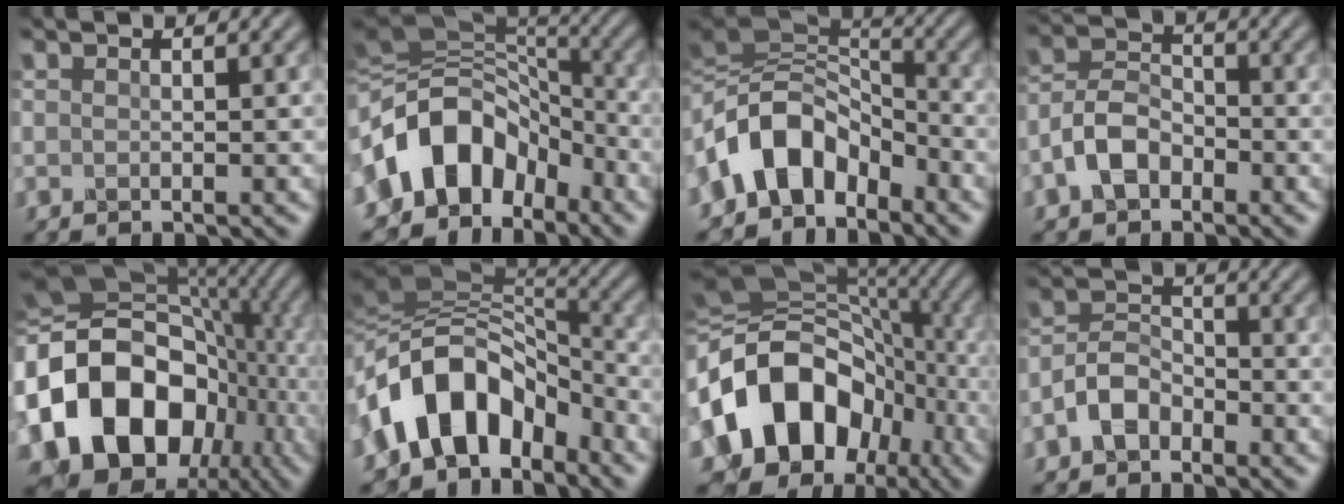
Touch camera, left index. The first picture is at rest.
{"total": 9.9, "force": [-3.5, 7.3, 5.7], "torque": [-0.100, 0.026, -0.083]}
{"total": 8.0, "force": [-2.9, 5.4, 5.1], "torque": [-0.091, 0.019, -0.065]}
{"total": 3.5, "force": [-1.9, 2.3, 1.7], "torque": [-0.045, 0.013, -0.048]}
{"total": 16.7, "force": [-2.8, 13.2, 9.9], "torque": [-0.193, -0.007, -0.054]}
{"total": 9.1, "force": [-3.5, 5.9, 6.0], "torque": [-0.099, 0.020, -0.070]}
{"total": 14.2, "force": [-3.5, 11.2, 8.1], "torque": [-0.157, -0.001, -0.071]}
{"total": 2.9, "force": [-1.9, 1.8, 1.1], "torque": [-0.029, 0.013, -0.049]}